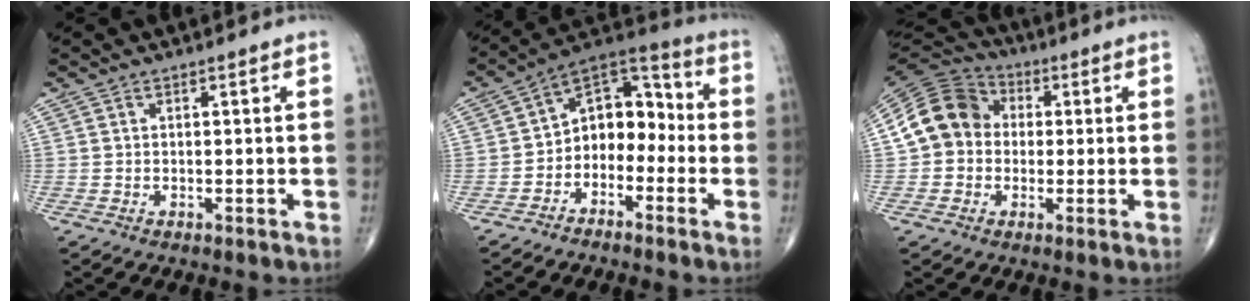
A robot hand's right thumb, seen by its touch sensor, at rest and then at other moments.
{"total": 10.8, "force": [-2.7, 7.7, 7.1], "torque": [-0.073, 0.062, -0.065]}
{"total": 12.2, "force": [0.7, 10.5, 6.1], "torque": [-0.099, 0.032, 0.000]}